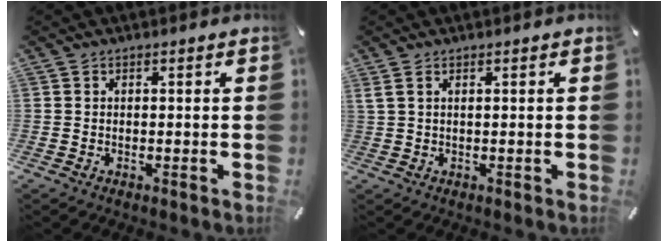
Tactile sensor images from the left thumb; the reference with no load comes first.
{"total": 1.3, "force": [0.5, 0.3, 1.2], "torque": [-0.023, 0.001, 0.008]}